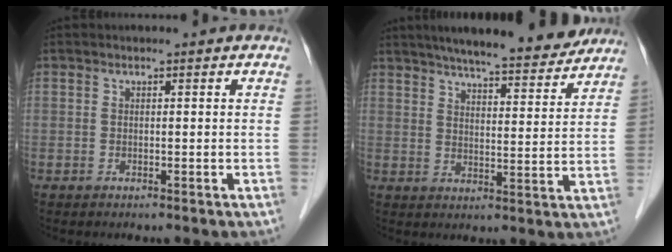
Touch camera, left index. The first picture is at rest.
{"total": 16.9, "force": [14.8, 2.4, 7.7], "torque": [-0.109, 0.007, 0.202]}